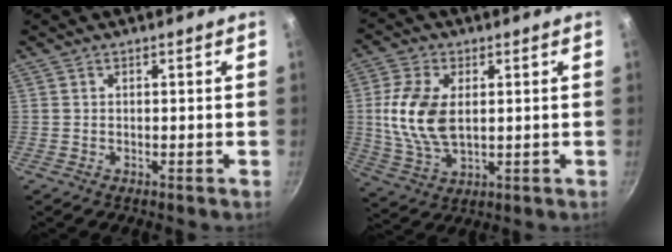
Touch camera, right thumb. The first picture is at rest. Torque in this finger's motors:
{"motor_torque": [0.34, 0.08, 1.26, -0.65, 0.28]}